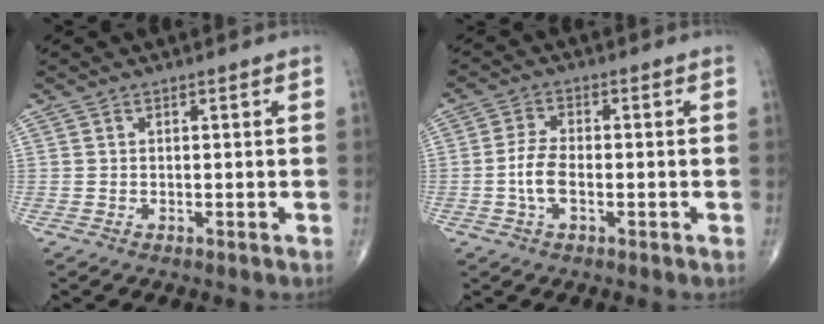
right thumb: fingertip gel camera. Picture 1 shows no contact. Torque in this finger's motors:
{"motor_torque": [-0.16, 0.53, 0.80, -0.01, 0.23]}